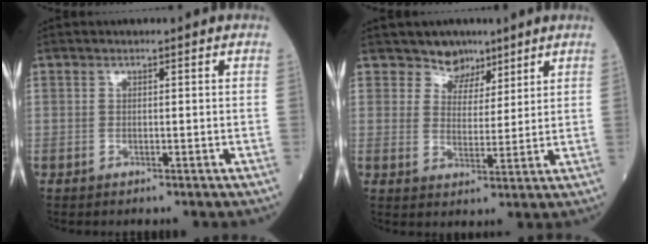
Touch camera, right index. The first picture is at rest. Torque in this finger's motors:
{"motor_torque": [-0.19, 0.23, -0.08, -0.01]}